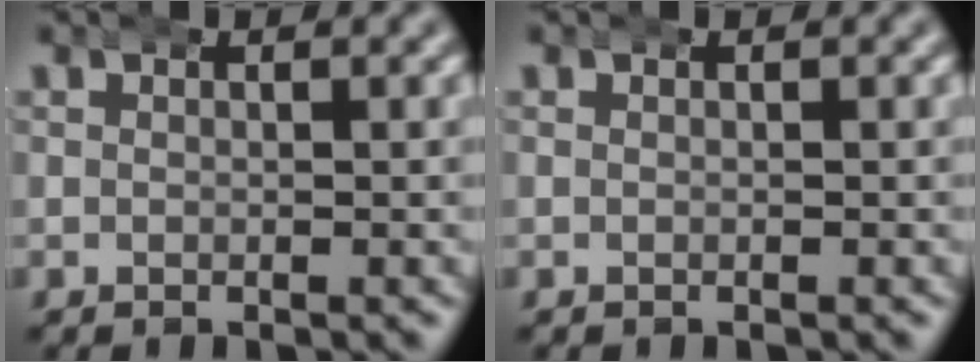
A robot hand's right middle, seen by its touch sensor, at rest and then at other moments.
{"total": 0.0}